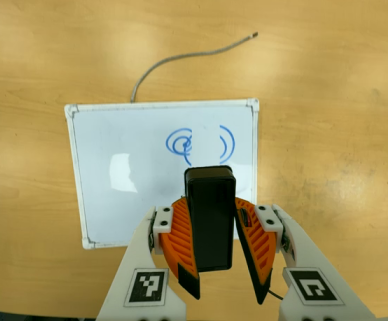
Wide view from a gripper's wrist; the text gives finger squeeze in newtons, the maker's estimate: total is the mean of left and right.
{"total": 7.7, "left": 8.1, "right": 7.3}